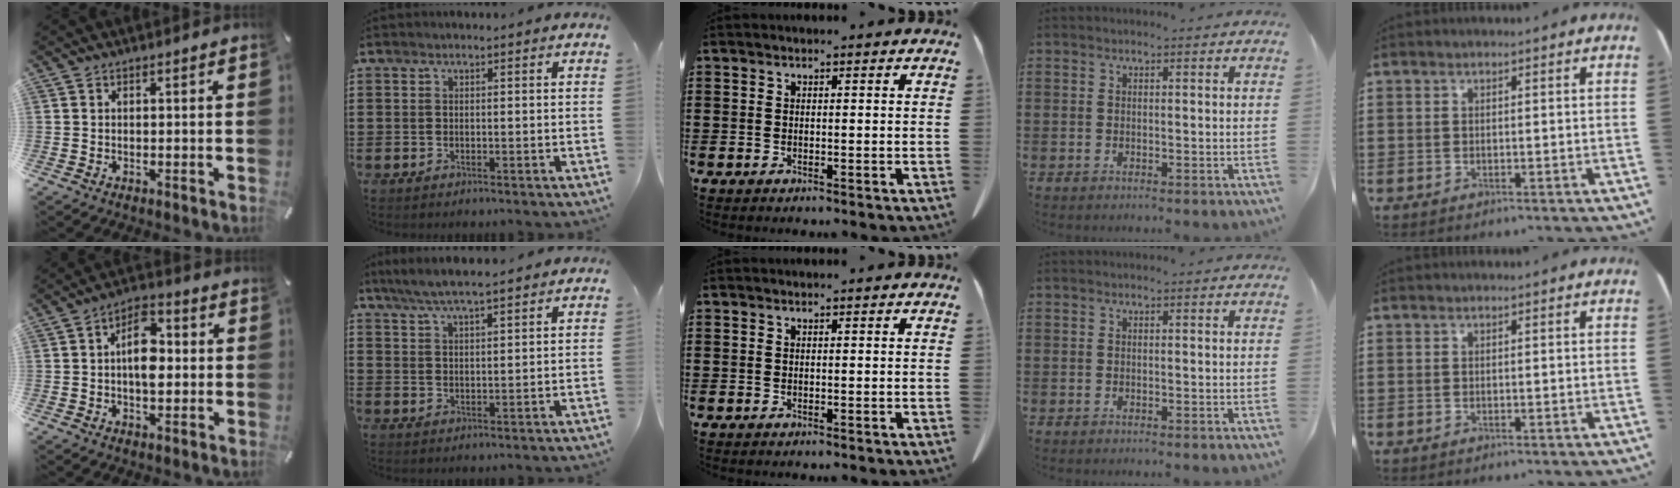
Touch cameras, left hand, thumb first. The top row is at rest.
{"thumb": {"total": 8.7, "force": [-0.1, 5.3, 7.0], "torque": [-0.101, 0.005, -0.006]}, "index": {"total": 4.8, "force": [4.0, 0.5, 2.7], "torque": [-0.060, -0.007, 0.071]}}